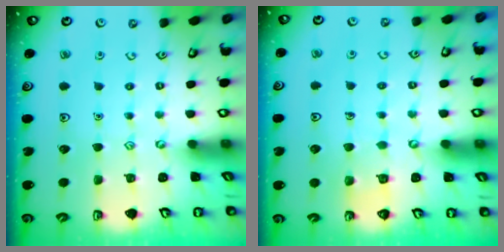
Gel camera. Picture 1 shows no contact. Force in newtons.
{"total": 2.9, "press": 2.9, "slide": 0.2}